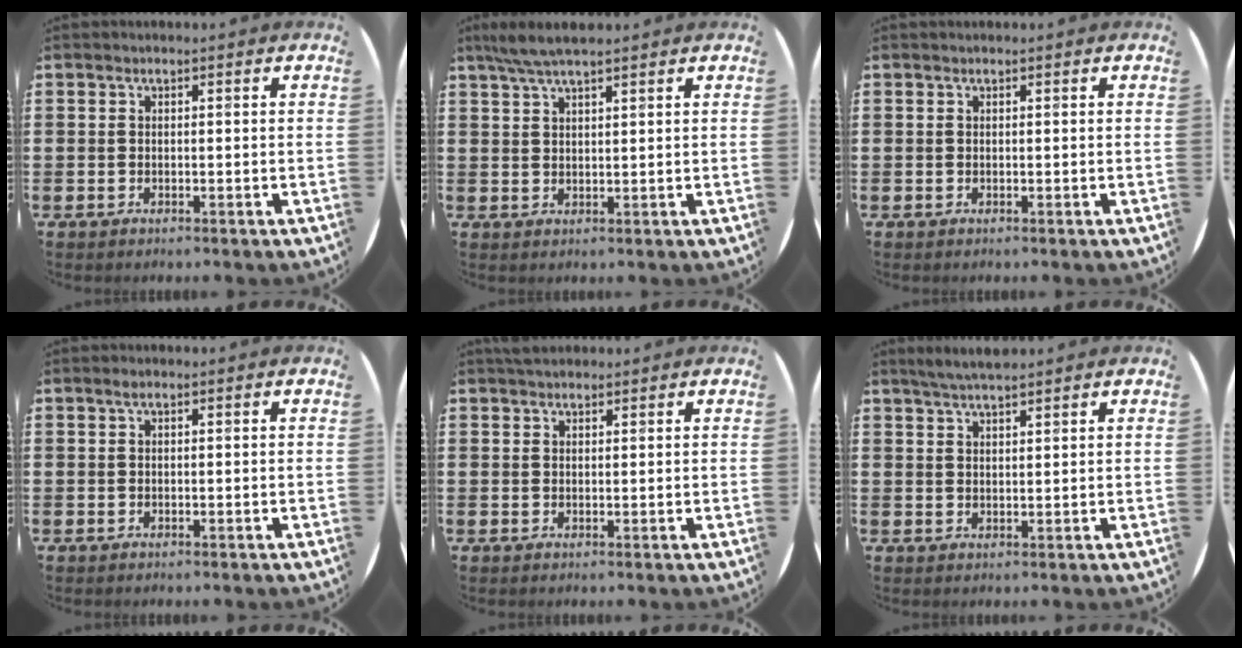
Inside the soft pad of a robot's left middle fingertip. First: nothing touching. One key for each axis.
{"total": 4.3, "fx": 3.5, "fy": 0.5, "fz": 2.4, "tx": -0.054, "ty": 0.001, "tz": 0.064}
{"total": 0.0}
{"total": 0.6, "fx": 0.3, "fy": 0.1, "fz": 0.4, "tx": -0.008, "ty": 0.003, "tz": 0.005}
{"total": 1.4, "fx": 1.3, "fy": 0.5, "fz": 0.2, "tx": 0.003, "ty": 0.000, "tz": 0.023}
{"total": 3.4, "fx": 3.2, "fy": 0.2, "fz": 1.3, "tx": -0.032, "ty": 0.001, "tz": 0.058}